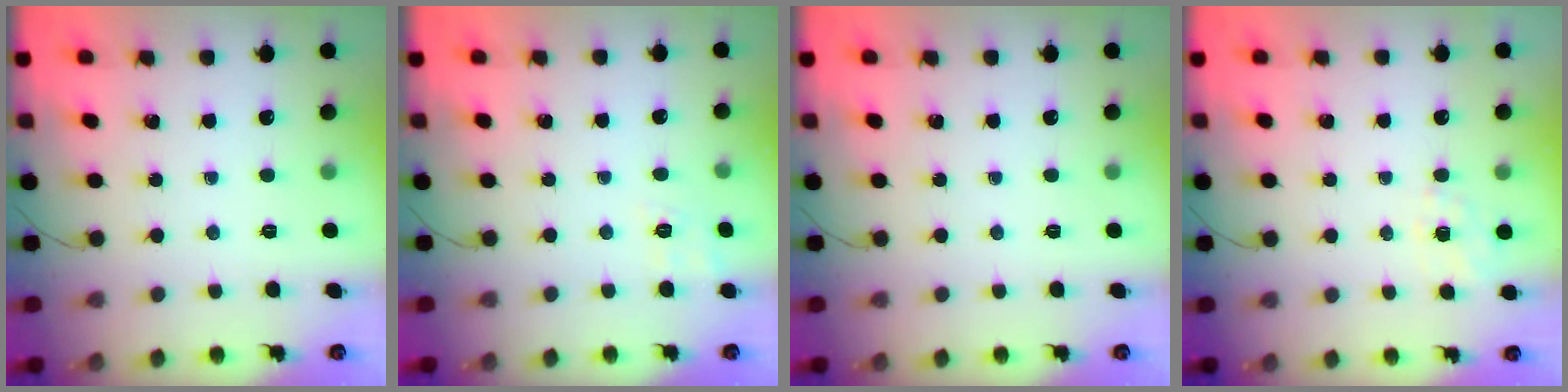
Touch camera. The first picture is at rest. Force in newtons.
{"total": 2.9, "press": 2.1, "slide": 2.0}
{"total": 0.0}
{"total": 5.7, "press": 5.4, "slide": 1.7}